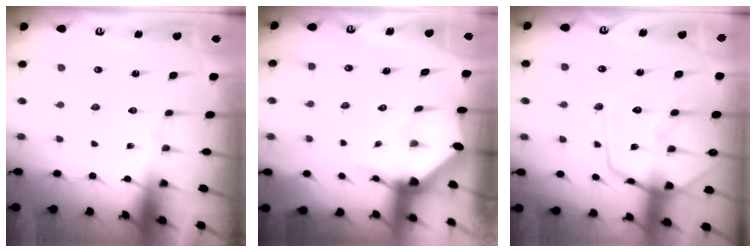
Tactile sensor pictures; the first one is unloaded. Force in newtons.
{"total": 3.1, "press": 3.1, "slide": 0.2}
{"total": 14.1, "press": 14.1, "slide": 1.3}